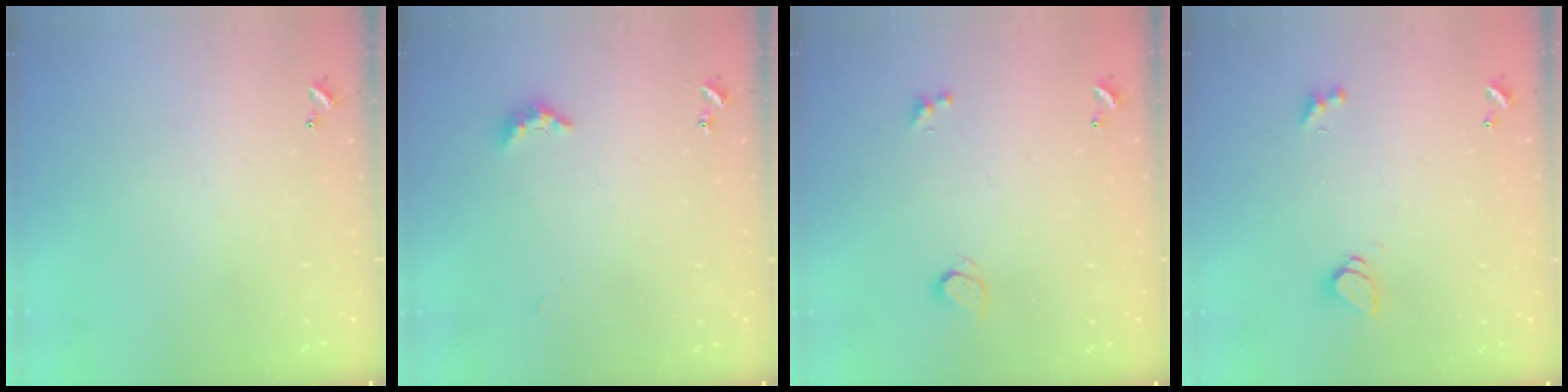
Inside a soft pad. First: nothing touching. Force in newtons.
{"total": 3.1, "press": 3.1, "slide": 0.6}
{"total": 0.6, "press": 0.5, "slide": 0.4}
{"total": 1.8, "press": 1.8, "slide": 0.5}